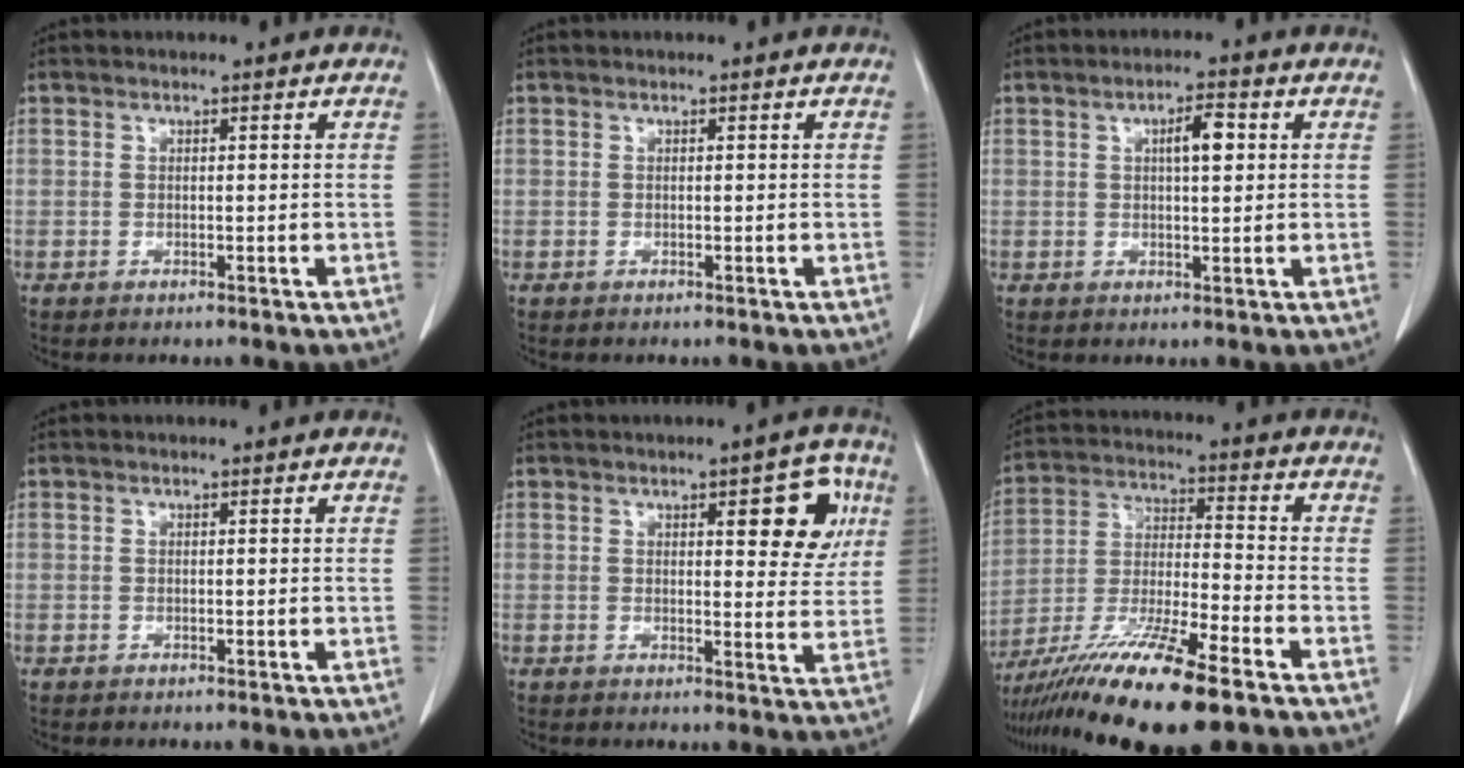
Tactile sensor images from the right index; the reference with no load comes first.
{"total": 0.0}
{"total": 4.0, "force": [1.1, 1.0, 3.8], "torque": [-0.062, 0.006, 0.016]}
{"total": 0.0}
{"total": 7.9, "force": [3.1, 2.6, 6.7], "torque": [-0.070, 0.006, 0.034]}
{"total": 17.2, "force": [-11.5, 1.4, 12.7], "torque": [-0.237, -0.039, -0.209]}